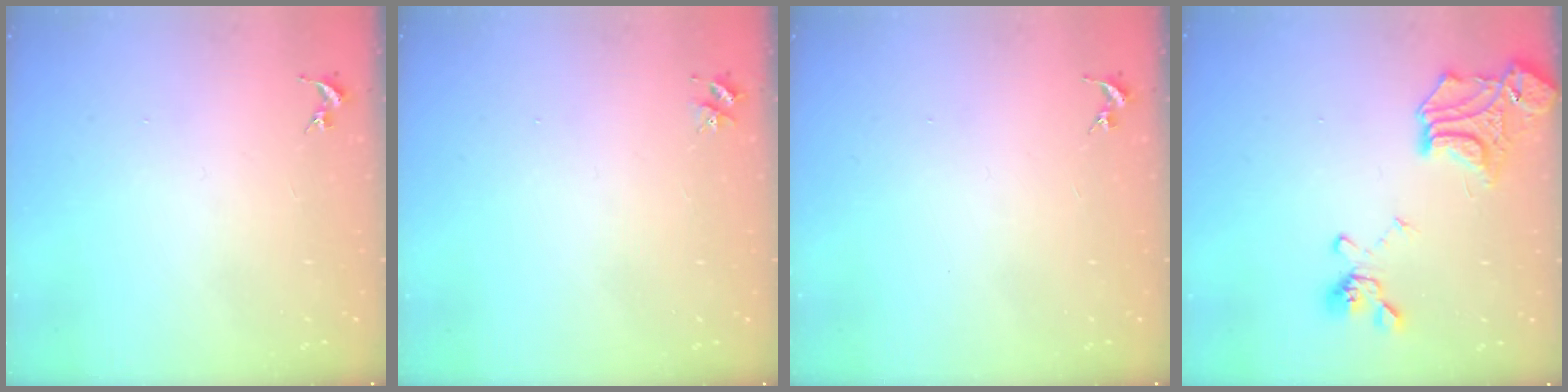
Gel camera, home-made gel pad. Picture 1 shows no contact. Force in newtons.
{"total": 3.5, "press": 3.5, "slide": 0.5}
{"total": 0.0}
{"total": 19.3, "press": 19.2, "slide": 2.0}